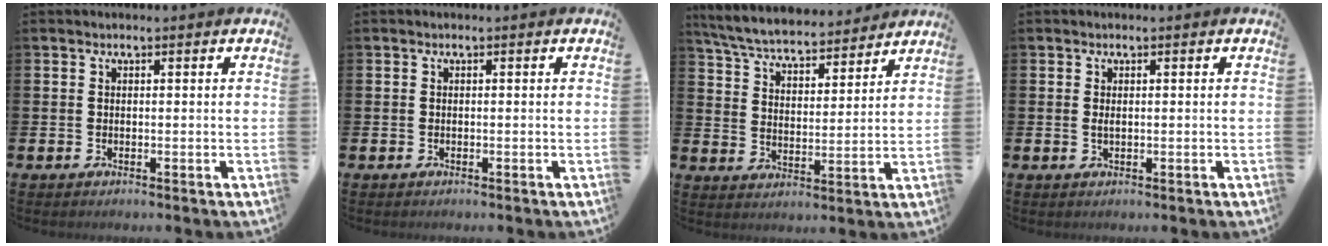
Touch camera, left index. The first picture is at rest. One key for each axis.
{"total": 0.0}
{"total": 6.3, "fx": 6.1, "fy": 1.0, "fz": 1.5, "tx": -0.062, "ty": -0.045, "tz": 0.104}
{"total": 0.7, "fx": 0.1, "fy": 0.2, "fz": 0.7, "tx": -0.011, "ty": 0.001, "tz": 0.000}